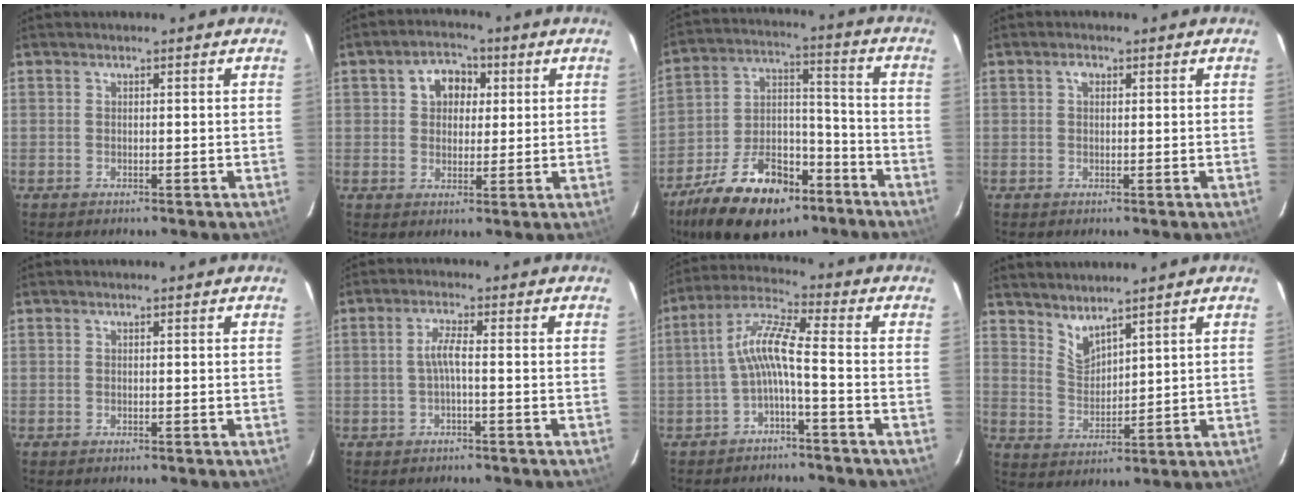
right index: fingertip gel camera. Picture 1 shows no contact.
{"total": 6.3, "force": [1.9, 5.0, 3.5], "torque": [-0.054, 0.022, 0.032]}
{"total": 19.8, "force": [-12.5, 10.4, 11.3], "torque": [-0.224, 0.015, -0.198]}
{"total": 1.3, "force": [0.4, 0.9, 0.8], "torque": [-0.012, 0.007, 0.006]}
{"total": 0.0}
{"total": 2.6, "force": [-0.8, -0.1, 2.5], "torque": [-0.051, 0.003, -0.014]}
{"total": 7.1, "force": [-2.3, 0.3, 6.7], "torque": [-0.161, 0.018, -0.044]}
{"total": 5.1, "force": [4.5, 1.2, 2.0], "torque": [-0.035, -0.007, 0.090]}